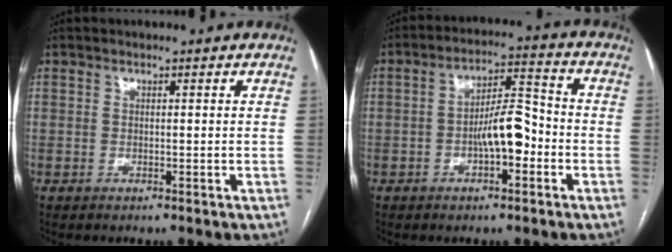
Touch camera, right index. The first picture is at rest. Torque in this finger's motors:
{"motor_torque": [0.35, -0.13, 0.32, 0.10]}